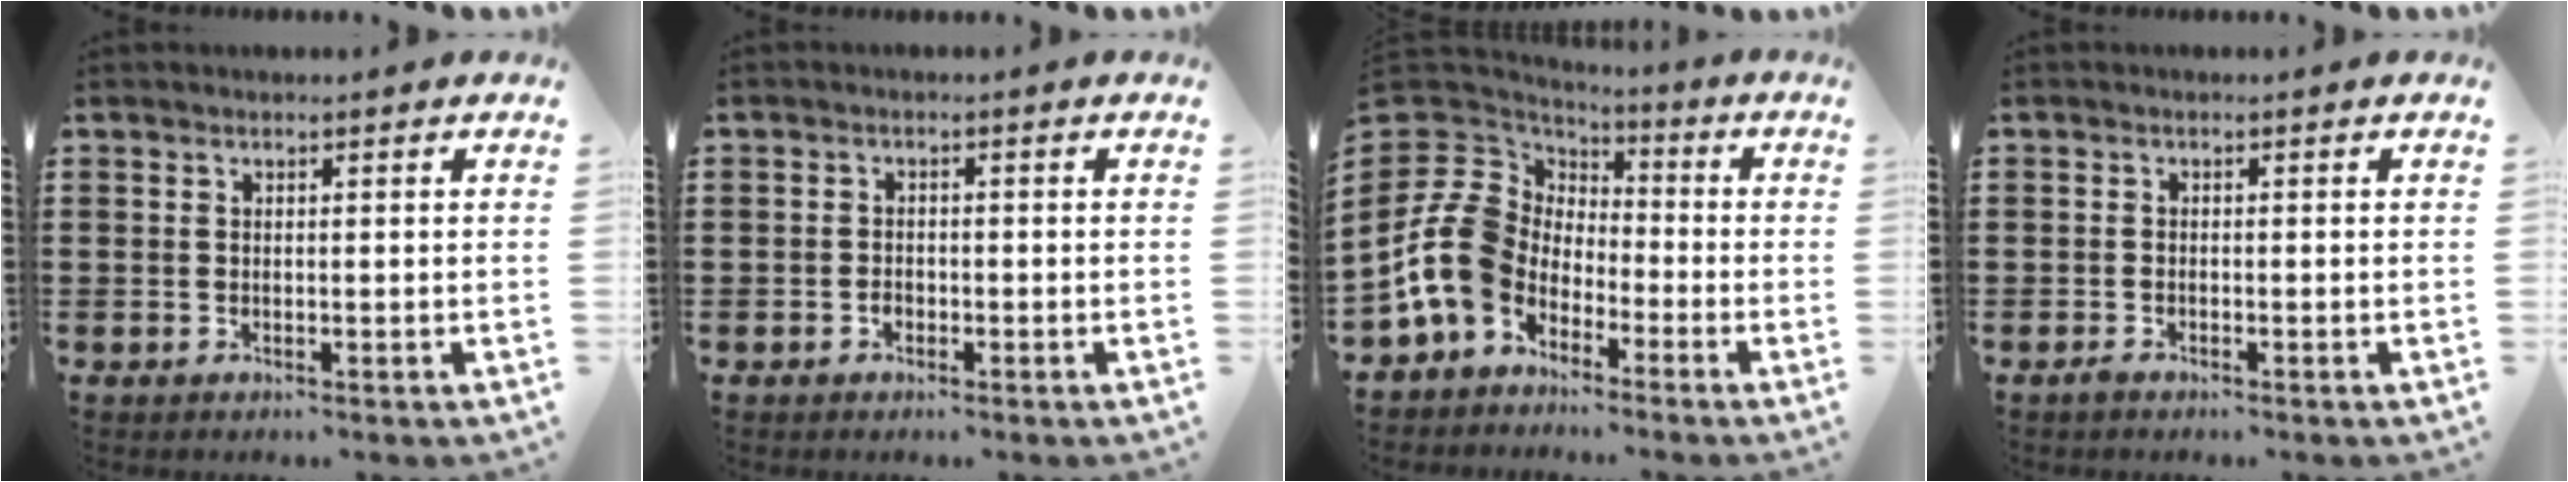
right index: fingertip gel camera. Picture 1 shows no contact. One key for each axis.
{"total": 1.0, "fx": -0.7, "fy": 0.6, "fz": 0.4, "tx": -0.012, "ty": -0.005, "tz": -0.012}
{"total": 10.4, "fx": -3.0, "fy": 8.4, "fz": 5.4, "tx": -0.174, "ty": 0.003, "tz": -0.064}
{"total": 0.5, "fx": -0.5, "fy": 0.1, "fz": 0.1, "tx": -0.003, "ty": -0.004, "tz": -0.009}